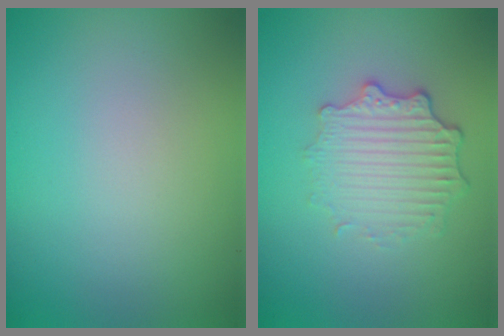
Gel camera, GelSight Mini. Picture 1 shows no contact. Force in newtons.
{"total": 3.7, "press": 2.9, "slide": 2.3}